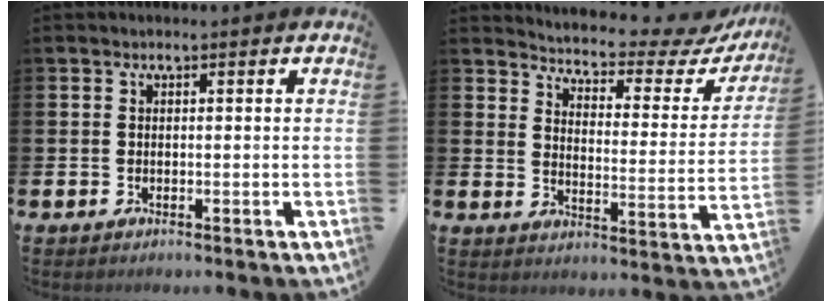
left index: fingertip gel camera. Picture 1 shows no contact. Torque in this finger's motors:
{"motor_torque": [1.07, -1.07, 0.47, 0.05]}